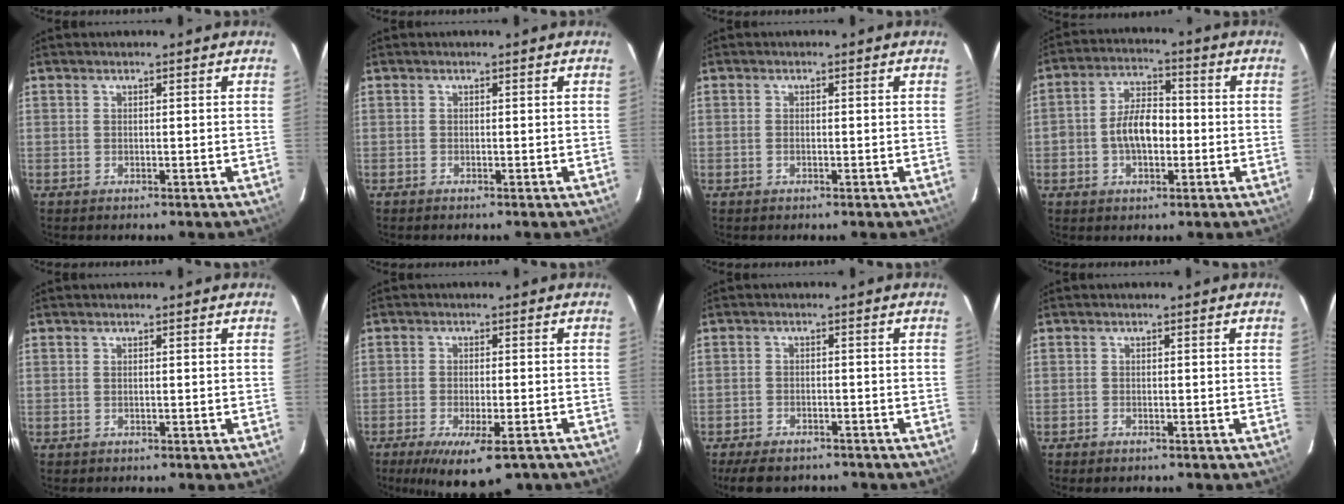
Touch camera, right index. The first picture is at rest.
{"total": 0.0}
{"total": 0.7, "force": [-0.3, 0.5, 0.3], "torque": [-0.007, -0.002, -0.006]}
{"total": 8.0, "force": [-1.5, 4.8, 6.3], "torque": [-0.117, 0.021, -0.022]}
{"total": 0.0}
{"total": 11.7, "force": [-8.0, 3.4, 7.7], "torque": [-0.152, -0.033, -0.120]}
{"total": 9.0, "force": [-7.4, 3.6, 3.7], "torque": [-0.092, -0.013, -0.113]}
{"total": 1.1, "force": [-1.0, 0.4, 0.3], "torque": [-0.013, 0.000, -0.019]}